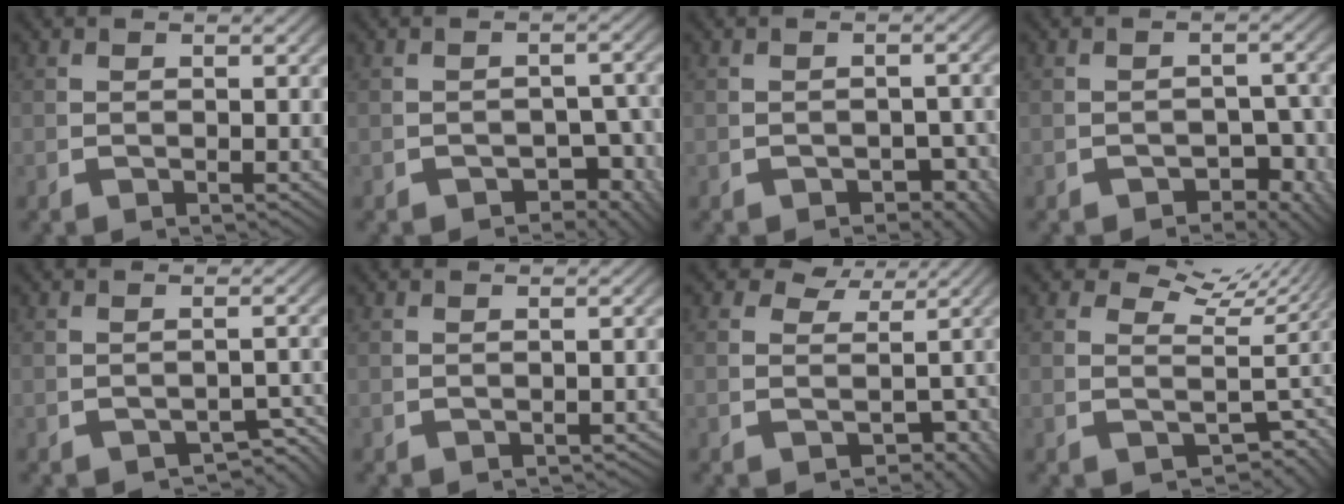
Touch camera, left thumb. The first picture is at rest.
{"total": 3.5, "force": [-2.0, 2.1, 2.0], "torque": [-0.024, -0.020, -0.026]}
{"total": 2.1, "force": [-1.3, 1.3, 1.0], "torque": [-0.012, -0.012, -0.020]}
{"total": 3.1, "force": [-1.8, 1.9, 1.7], "torque": [-0.021, -0.016, -0.028]}
{"total": 3.0, "force": [-2.0, 1.6, 1.5], "torque": [-0.014, -0.012, -0.030]}
{"total": 1.1, "force": [-1.1, 0.2, 0.1], "torque": [-0.002, -0.002, -0.014]}
{"total": 3.3, "force": [0.7, 2.7, 1.7], "torque": [-0.022, -0.016, 0.018]}
{"total": 5.5, "force": [1.6, 3.8, 3.6], "torque": [-0.040, -0.011, 0.031]}